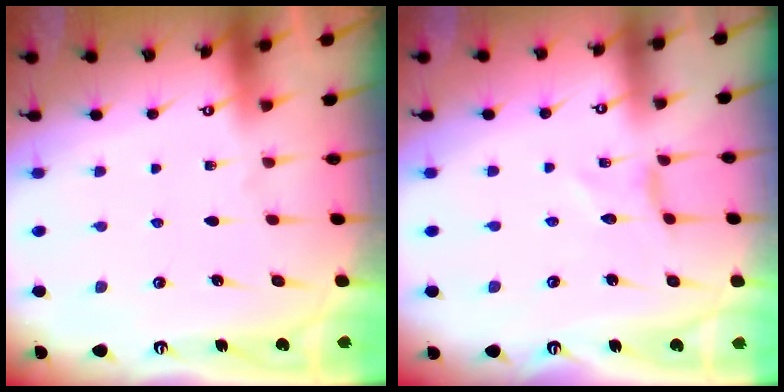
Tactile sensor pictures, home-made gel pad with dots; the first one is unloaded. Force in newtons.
{"total": 0.0}